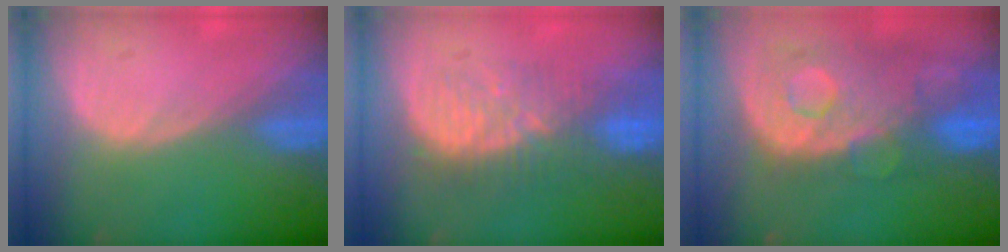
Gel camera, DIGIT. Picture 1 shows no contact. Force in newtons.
{"total": 8.5, "press": 8.2, "slide": 2.3}
{"total": 11.2, "press": 9.8, "slide": 5.5}